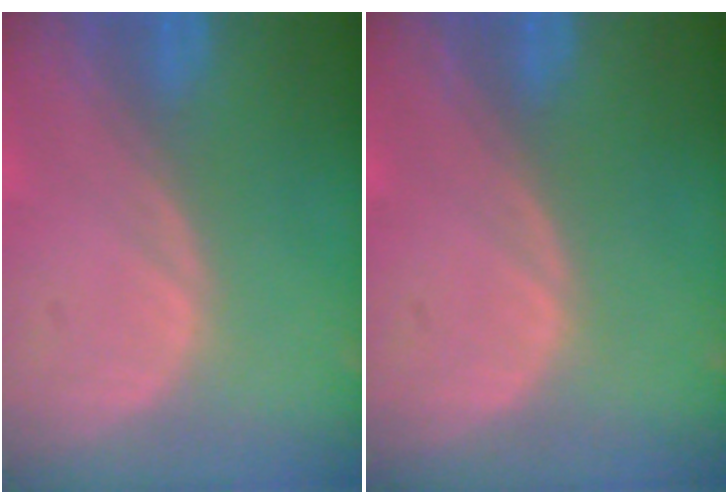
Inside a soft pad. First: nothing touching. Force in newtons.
{"total": 0.0}